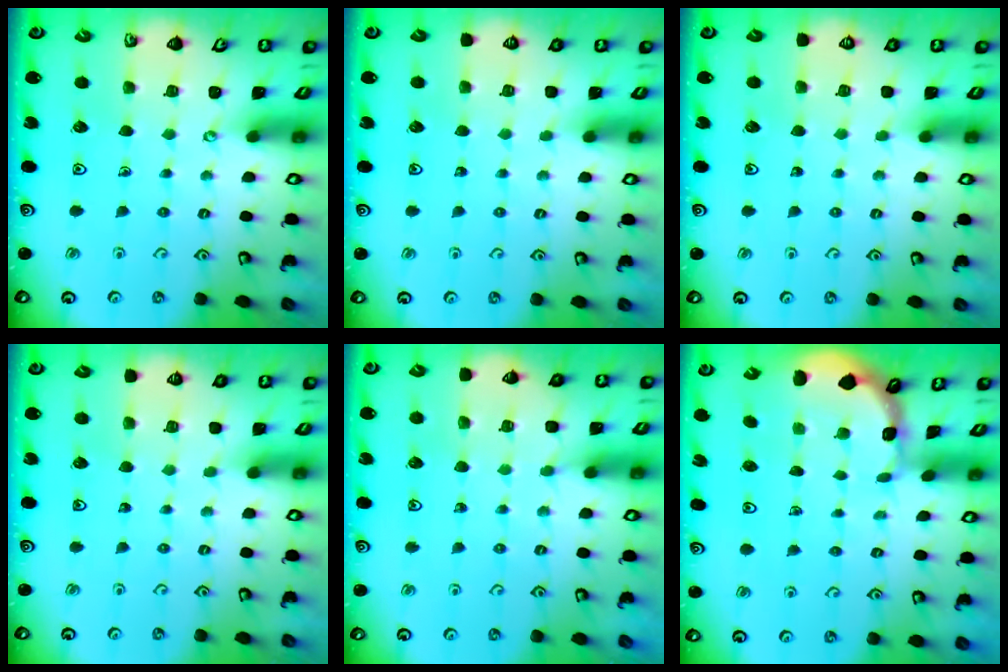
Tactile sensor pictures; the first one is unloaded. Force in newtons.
{"total": 0.0}
{"total": 0.0}
{"total": 0.0}
{"total": 6.1, "press": 6.0, "slide": 0.9}
{"total": 1.6, "press": 1.6, "slide": 0.1}